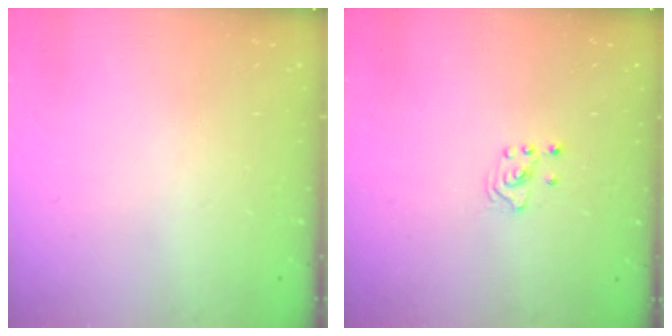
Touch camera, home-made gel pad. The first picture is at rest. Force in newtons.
{"total": 2.0, "press": 2.0, "slide": 0.3}